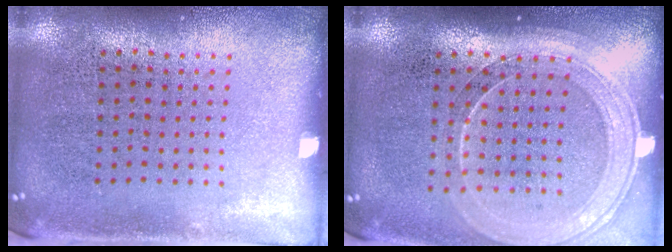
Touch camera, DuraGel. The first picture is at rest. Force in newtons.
{"total": 1.8, "press": 1.6, "slide": 0.8}